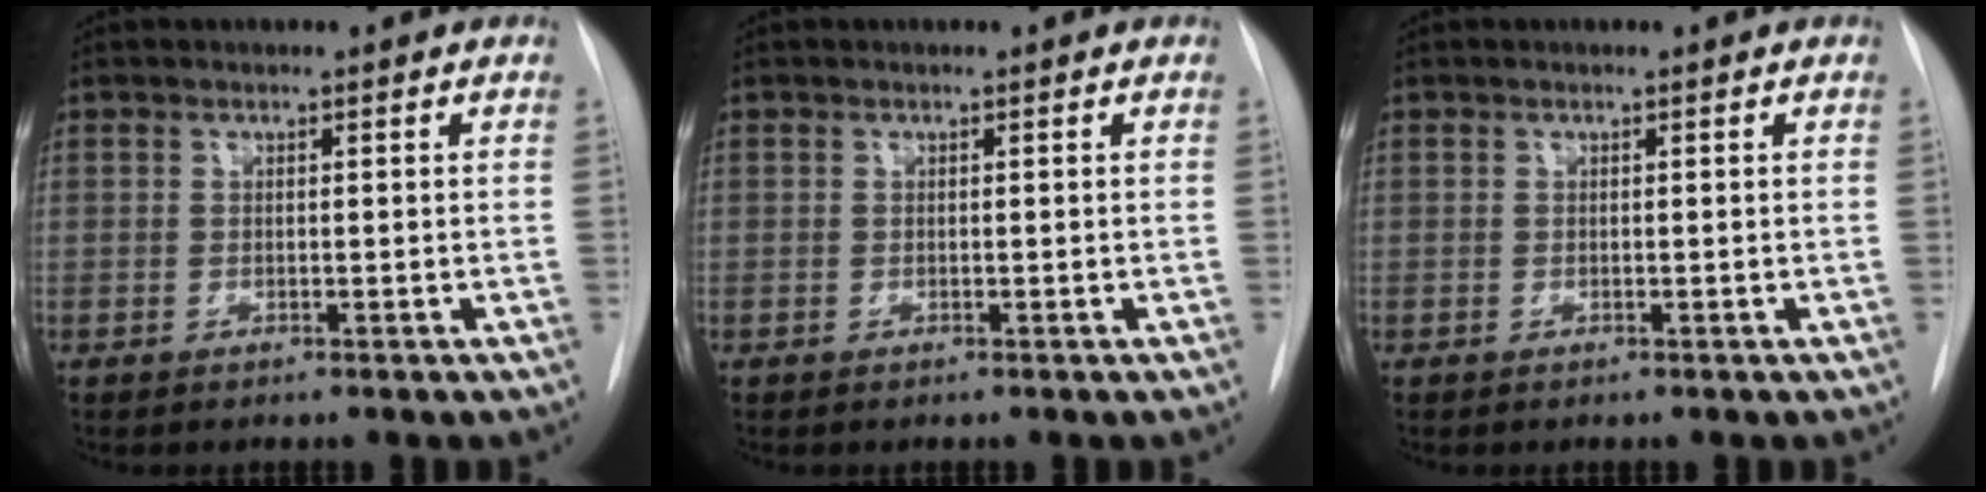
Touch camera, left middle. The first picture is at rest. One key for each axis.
{"total": 0.0}
{"total": 0.0}